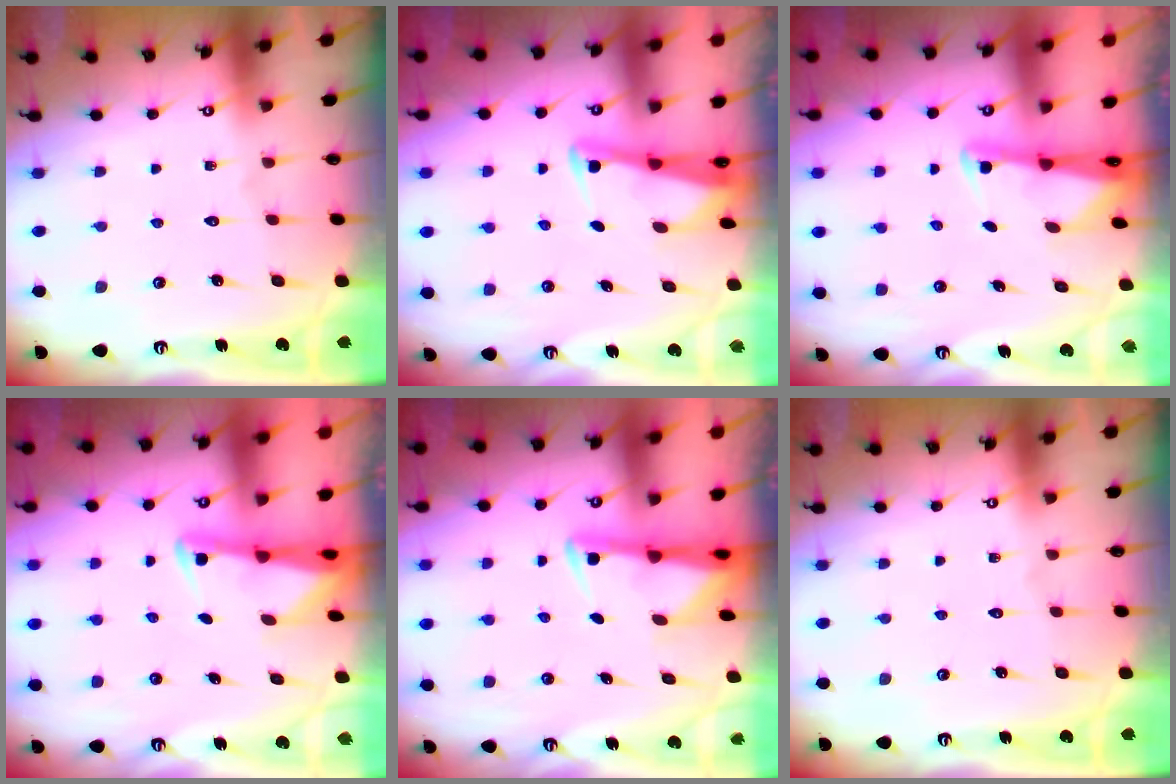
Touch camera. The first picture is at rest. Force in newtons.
{"total": 2.9, "press": 2.8, "slide": 0.3}
{"total": 2.0, "press": 2.0, "slide": 0.3}
{"total": 2.4, "press": 2.3, "slide": 0.4}
{"total": 2.7, "press": 2.6, "slide": 0.7}
{"total": 0.0}